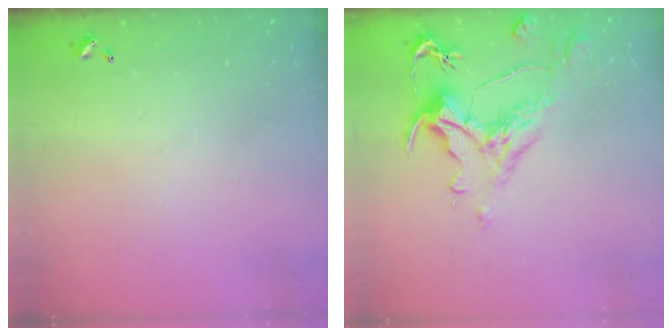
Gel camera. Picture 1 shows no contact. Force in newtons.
{"total": 1.8, "press": 1.1, "slide": 1.4}